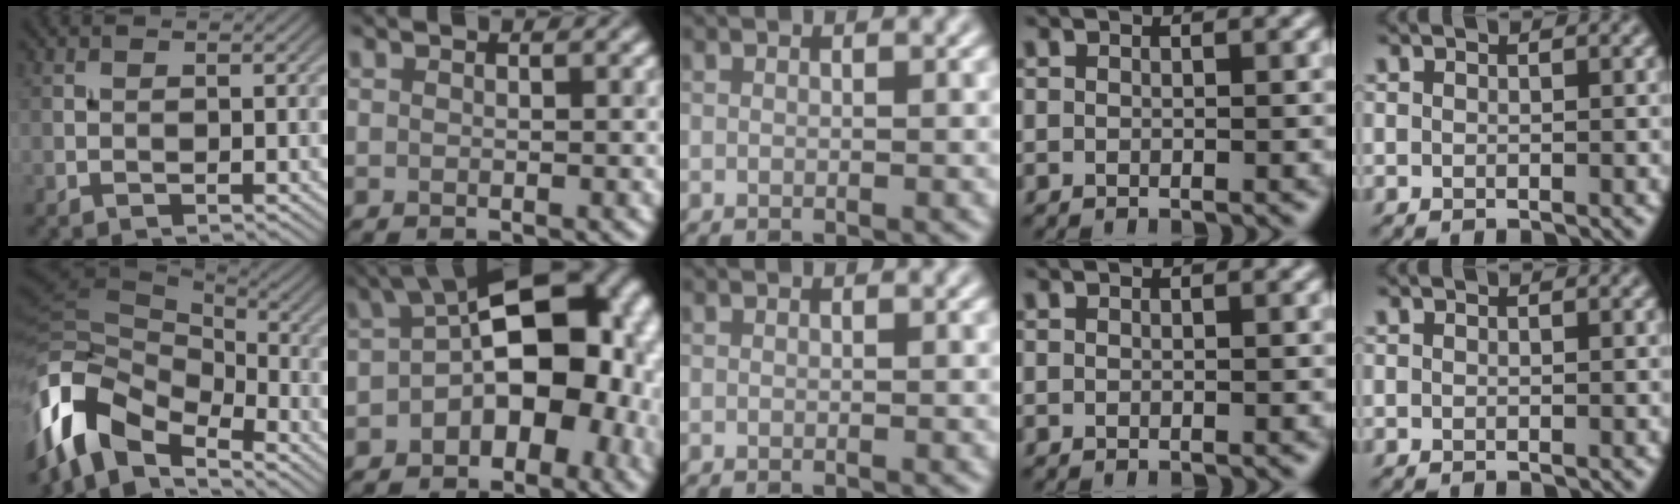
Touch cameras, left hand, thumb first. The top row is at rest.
{"thumb": {"total": 13.3, "force": [-7.0, 7.1, 8.8], "torque": [-0.190, -0.006, -0.146]}, "index": {"total": 14.2, "force": [-1.4, 8.7, 11.1], "torque": [-0.121, 0.012, -0.024]}}